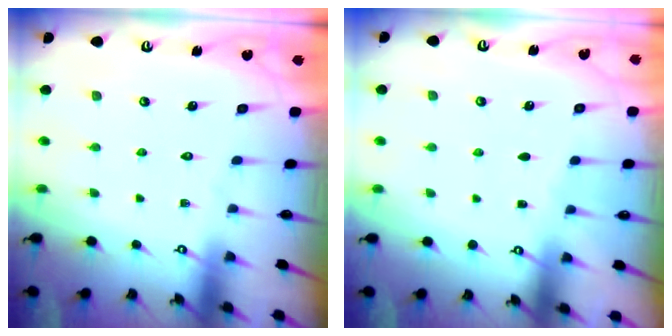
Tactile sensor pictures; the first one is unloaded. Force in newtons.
{"total": 0.0}